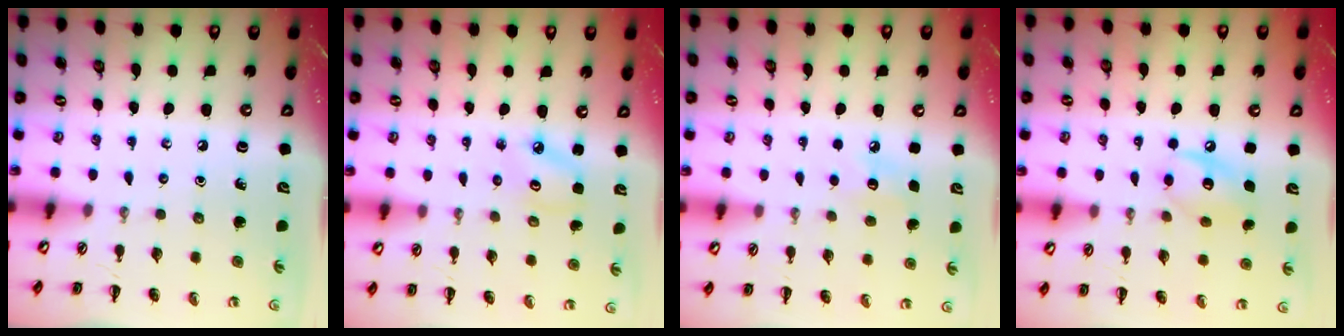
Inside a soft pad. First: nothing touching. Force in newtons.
{"total": 3.5, "press": 3.4, "slide": 0.5}
{"total": 6.3, "press": 6.1, "slide": 1.5}
{"total": 10.0, "press": 9.9, "slide": 0.8}